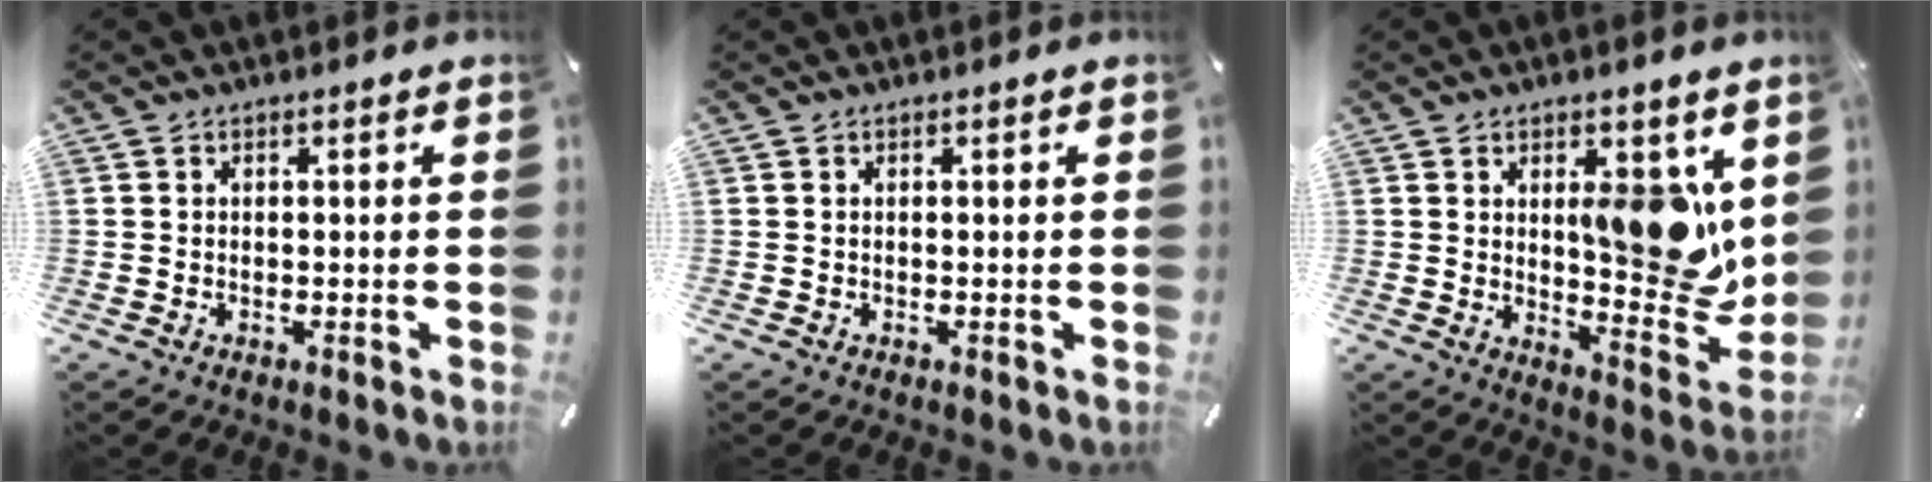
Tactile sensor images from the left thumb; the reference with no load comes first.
{"total": 0.0}
{"total": 13.6, "force": [4.8, 6.2, 11.1], "torque": [-0.115, -0.048, 0.079]}